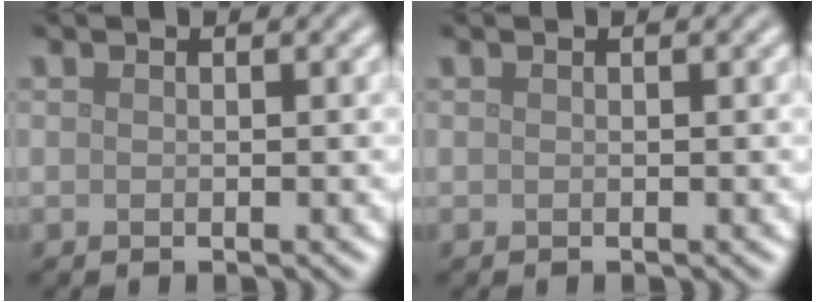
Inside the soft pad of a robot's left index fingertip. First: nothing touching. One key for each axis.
{"total": 0.0}